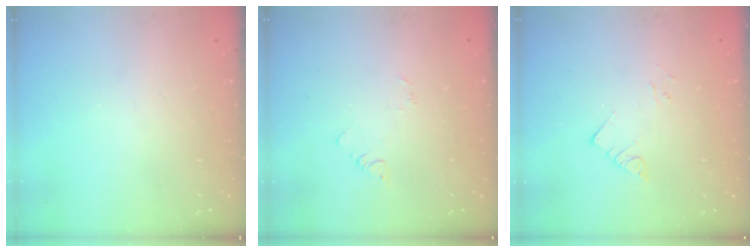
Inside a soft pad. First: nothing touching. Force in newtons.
{"total": 2.4, "press": 2.4, "slide": 0.3}
{"total": 3.3, "press": 3.3, "slide": 0.2}